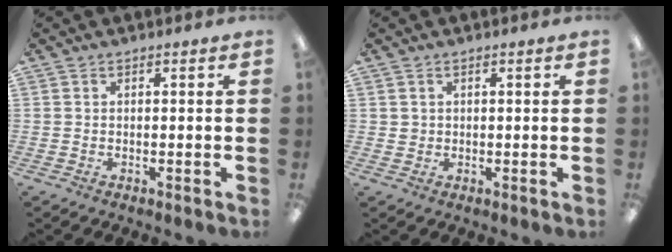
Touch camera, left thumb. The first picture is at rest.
{"total": 1.2, "force": [0.5, 1.1, 0.3], "torque": [-0.007, 0.004, 0.008]}